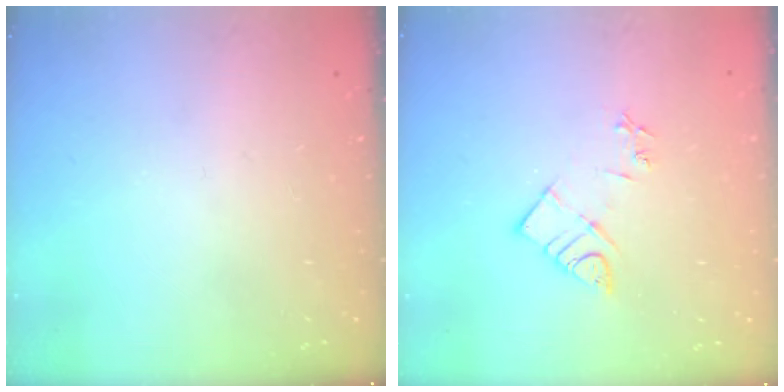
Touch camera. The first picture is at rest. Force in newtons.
{"total": 7.5, "press": 7.5, "slide": 0.5}